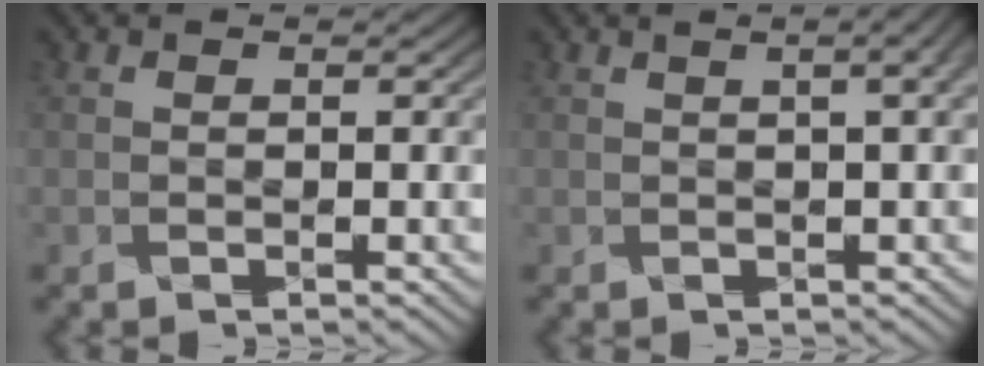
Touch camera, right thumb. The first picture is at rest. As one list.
[{"total": 4.2, "force": [1.2, 1.6, 3.7], "torque": [-0.037, 0.016, -0.001]}]